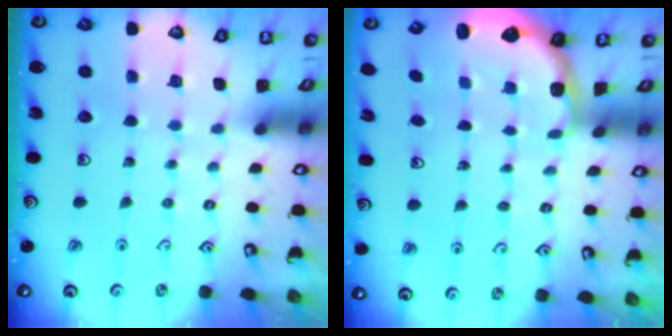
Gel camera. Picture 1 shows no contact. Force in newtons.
{"total": 2.3, "press": 1.7, "slide": 1.5}